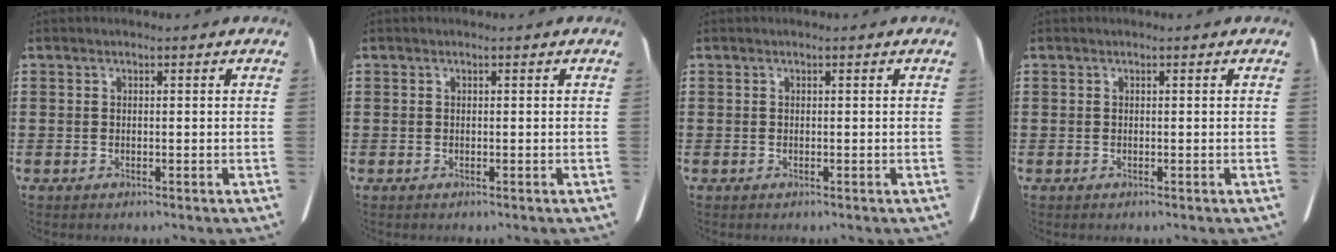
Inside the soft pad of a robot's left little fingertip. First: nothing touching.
{"total": 0.0}
{"total": 0.0}
{"total": 0.0}